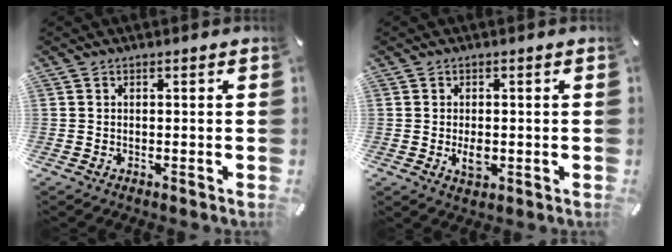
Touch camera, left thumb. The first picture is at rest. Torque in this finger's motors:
{"motor_torque": [0.24, 0.97, -0.12, -0.13, 0.00]}